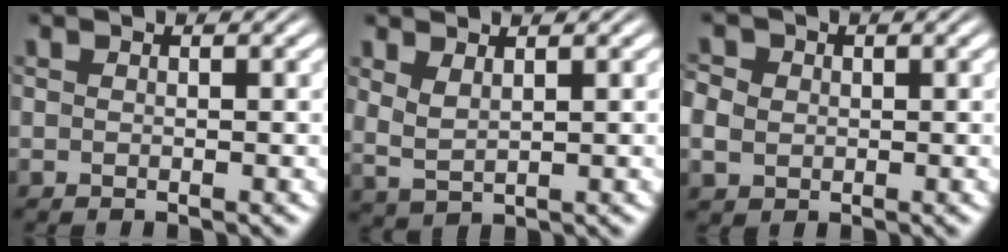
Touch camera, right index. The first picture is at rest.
{"total": 2.8, "force": [1.1, 2.1, 1.6], "torque": [-0.051, -0.014, 0.032]}
{"total": 3.5, "force": [0.1, 3.2, 1.4], "torque": [-0.043, -0.007, 0.003]}